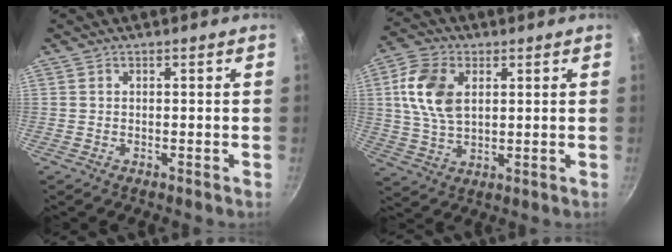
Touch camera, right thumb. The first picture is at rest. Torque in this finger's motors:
{"motor_torque": [0.05, 0.29, 0.79, -0.24, 0.12]}